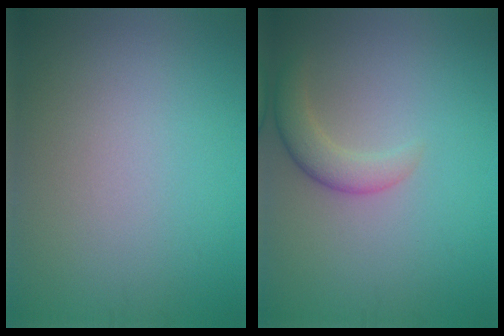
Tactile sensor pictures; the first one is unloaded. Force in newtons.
{"total": 2.6, "press": 2.6, "slide": 0.2}